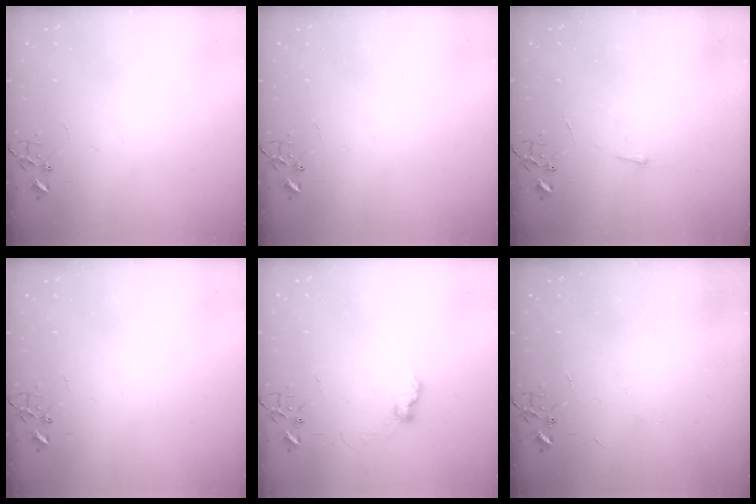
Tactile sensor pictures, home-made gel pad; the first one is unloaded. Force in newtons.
{"total": 0.0}
{"total": 2.9, "press": 2.9, "slide": 0.4}
{"total": 0.0}
{"total": 7.1, "press": 7.1, "slide": 0.4}
{"total": 1.9, "press": 1.9, "slide": 0.3}